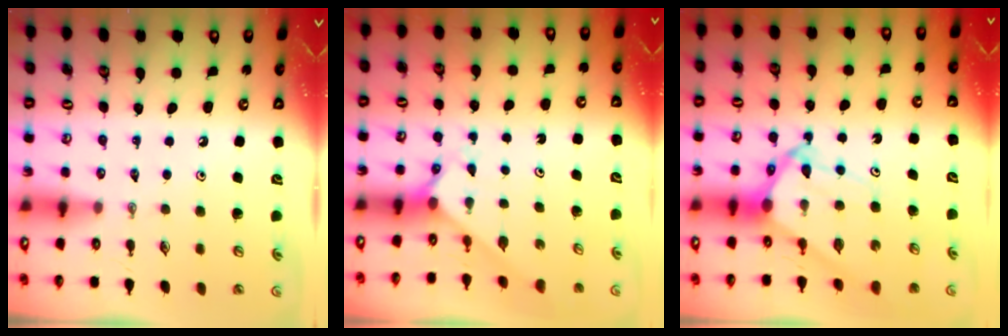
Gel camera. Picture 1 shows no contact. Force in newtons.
{"total": 2.1, "press": 2.1, "slide": 0.2}
{"total": 10.5, "press": 10.5, "slide": 1.0}